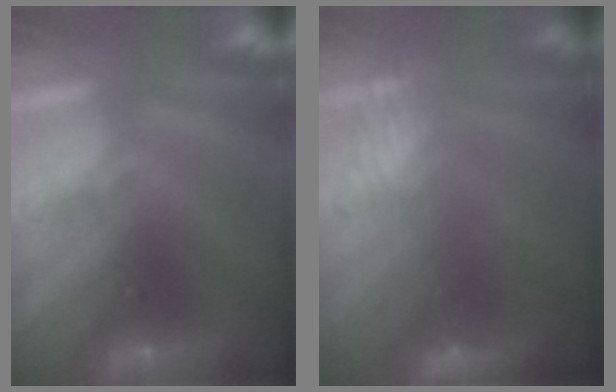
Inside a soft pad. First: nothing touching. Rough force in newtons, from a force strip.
{"total": 9.1}